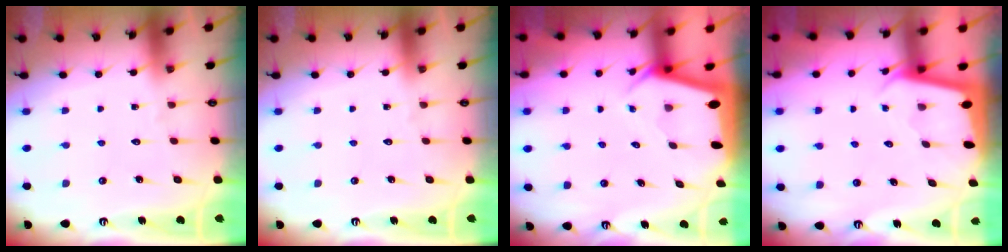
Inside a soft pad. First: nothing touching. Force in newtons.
{"total": 0.0}
{"total": 3.1, "press": 3.1, "slide": 0.1}
{"total": 1.9, "press": 1.9, "slide": 0.1}